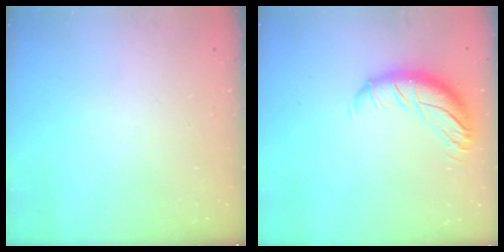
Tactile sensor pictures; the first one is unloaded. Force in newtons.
{"total": 12.8, "press": 12.4, "slide": 2.9}